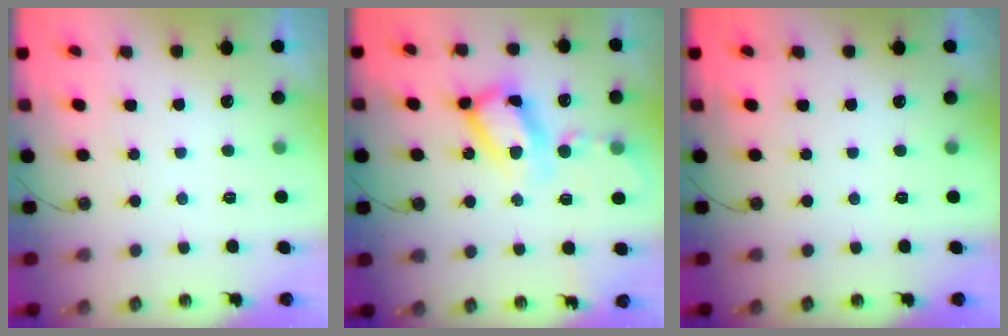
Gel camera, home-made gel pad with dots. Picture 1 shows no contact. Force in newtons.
{"total": 14.1, "press": 14.0, "slide": 1.6}
{"total": 0.0}